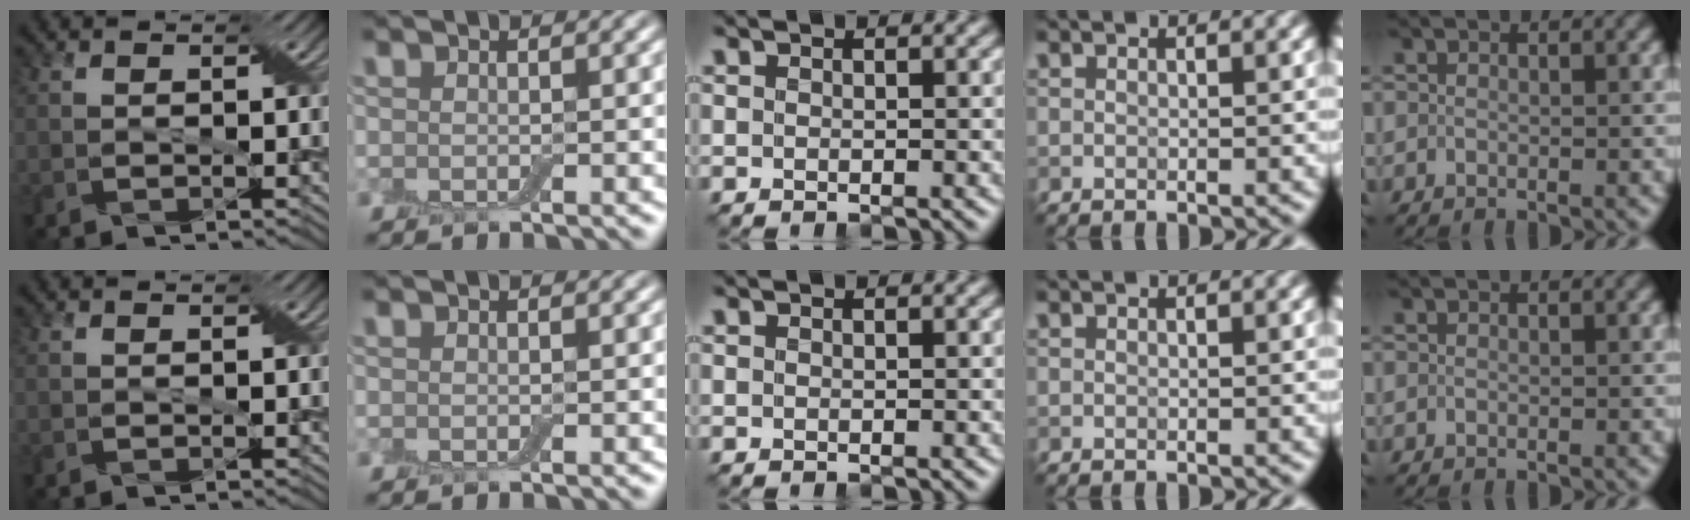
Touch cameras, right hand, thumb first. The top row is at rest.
{}